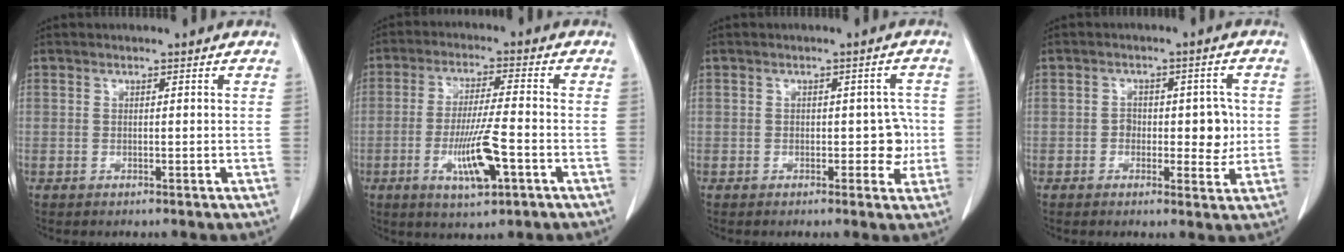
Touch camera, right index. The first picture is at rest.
{"total": 9.3, "force": [-3.4, 1.0, 8.6], "torque": [-0.160, -0.010, -0.057]}
{"total": 3.7, "force": [-0.7, 2.2, 2.9], "torque": [-0.024, 0.016, -0.006]}
{"total": 5.6, "force": [-0.5, 3.3, 4.6], "torque": [-0.044, 0.008, -0.005]}